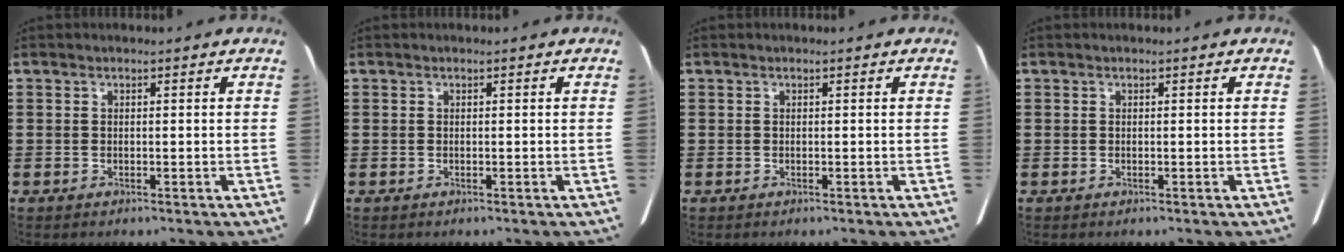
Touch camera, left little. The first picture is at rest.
{"total": 0.0}
{"total": 0.0}
{"total": 0.0}